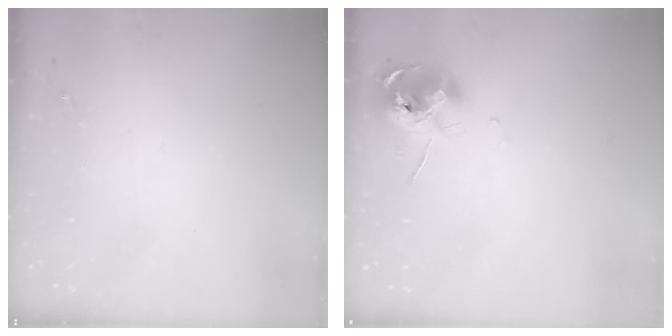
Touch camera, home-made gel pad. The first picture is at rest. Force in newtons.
{"total": 10.5, "press": 10.4, "slide": 1.0}